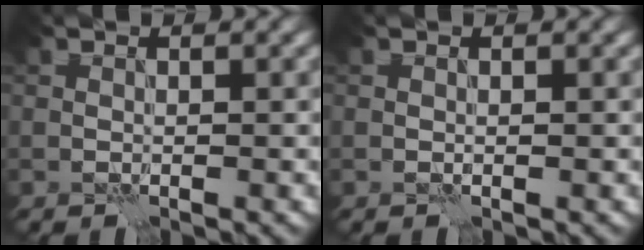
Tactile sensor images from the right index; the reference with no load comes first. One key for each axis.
{"total": 0.0}